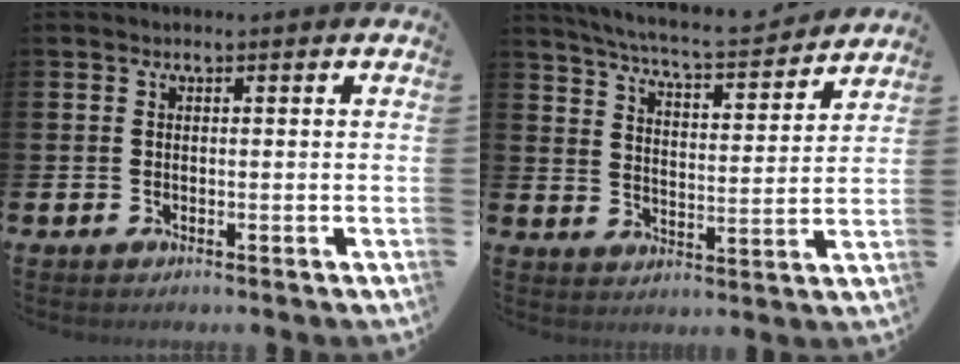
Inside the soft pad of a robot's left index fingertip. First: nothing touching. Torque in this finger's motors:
{"motor_torque": [1.04, -1.09, 0.20, 0.12]}